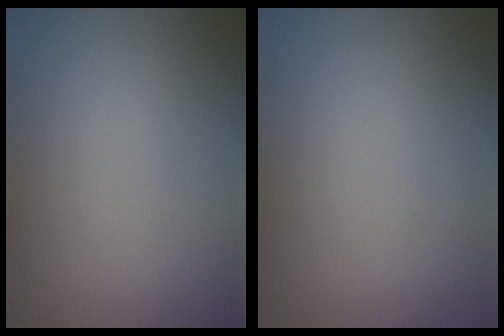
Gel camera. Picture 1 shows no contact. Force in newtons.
{"total": 0.0}